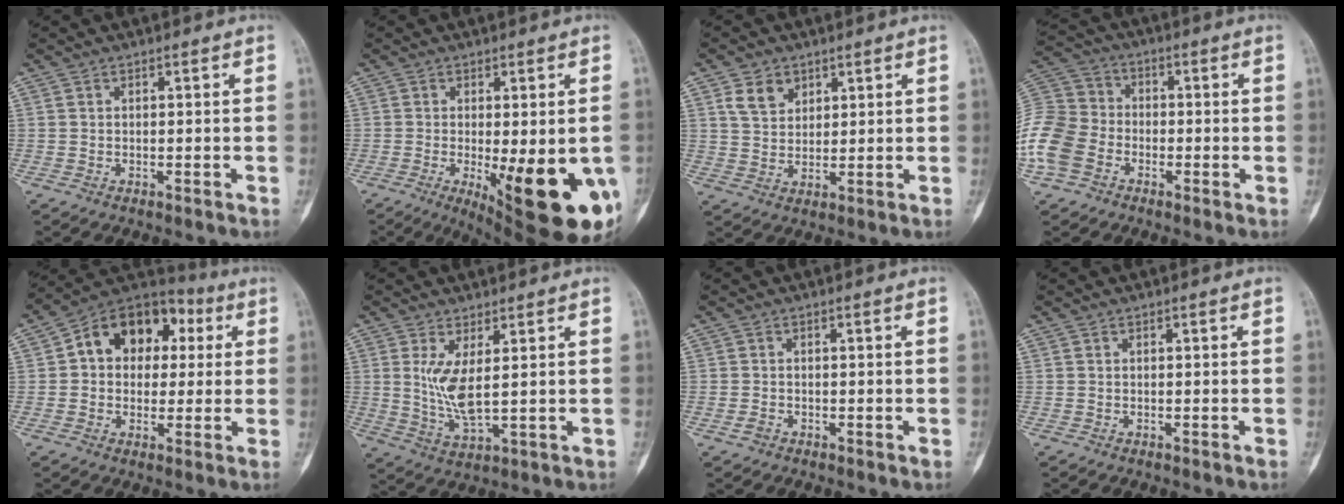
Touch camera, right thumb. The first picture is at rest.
{"total": 18.5, "force": [-5.5, 5.9, 16.6], "torque": [-0.174, -0.021, -0.055]}
{"total": 5.7, "force": [3.0, 4.1, 2.5], "torque": [-0.027, -0.016, 0.062]}
{"total": 13.5, "force": [-4.7, 10.7, 6.7], "torque": [-0.146, 0.035, -0.098]}
{"total": 15.0, "force": [3.1, 11.1, 9.7], "torque": [-0.099, 0.030, 0.040]}
{"total": 6.8, "force": [1.6, 2.1, 6.3], "torque": [-0.134, -0.025, 0.042]}
{"total": 1.1, "force": [-0.6, 0.9, 0.2], "torque": [-0.003, 0.004, -0.013]}
{"total": 0.0}